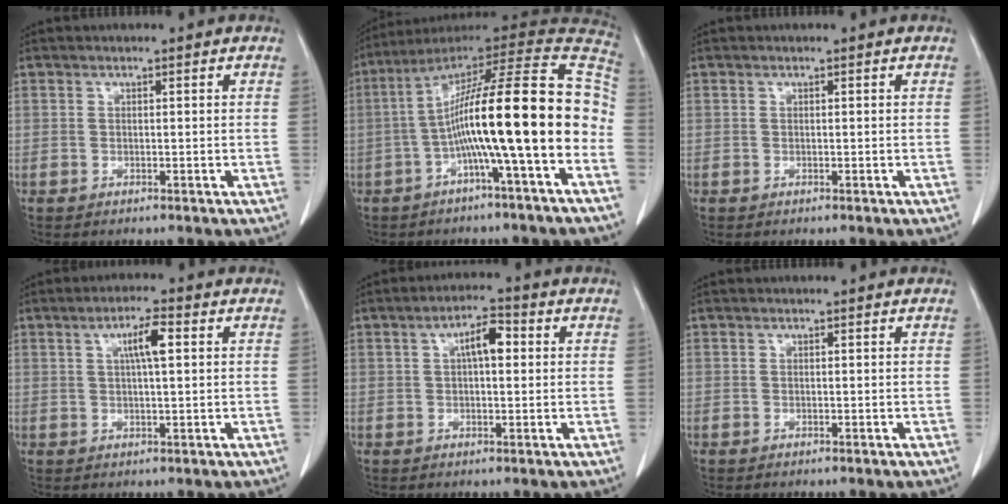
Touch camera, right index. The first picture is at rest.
{"total": 21.0, "force": [-3.6, 0.7, 20.6], "torque": [-0.312, 0.036, -0.063]}
{"total": 0.0}
{"total": 4.6, "force": [1.3, 0.5, 4.4], "torque": [-0.079, 0.005, 0.023]}
{"total": 4.8, "force": [1.1, 1.6, 4.4], "torque": [-0.077, 0.015, 0.016]}
{"total": 0.0}